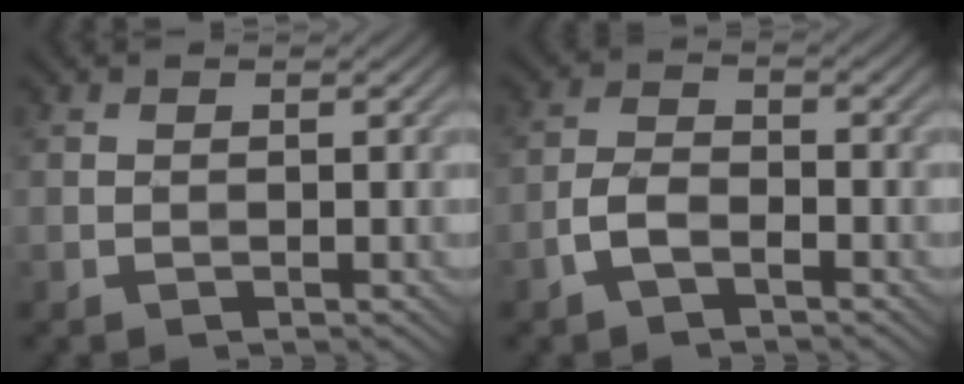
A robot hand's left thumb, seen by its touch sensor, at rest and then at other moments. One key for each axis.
{"total": 3.4, "fx": -2.0, "fy": 1.6, "fz": 2.3, "tx": -0.048, "ty": 0.005, "tz": -0.048}